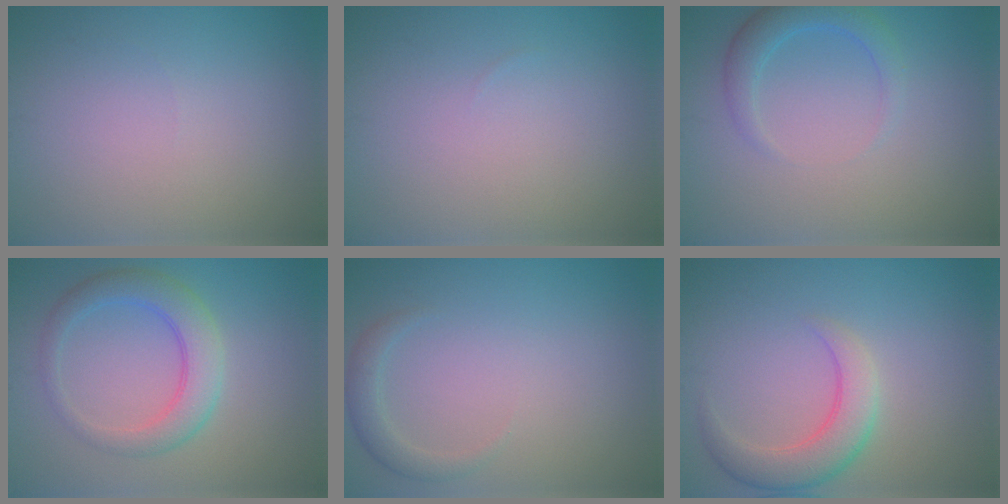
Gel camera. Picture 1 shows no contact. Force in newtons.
{"total": 0.0}
{"total": 2.5, "press": 2.5, "slide": 0.2}
{"total": 4.1, "press": 4.1, "slide": 0.1}
{"total": 1.6, "press": 1.6, "slide": 0.2}
{"total": 4.0, "press": 3.9, "slide": 0.3}